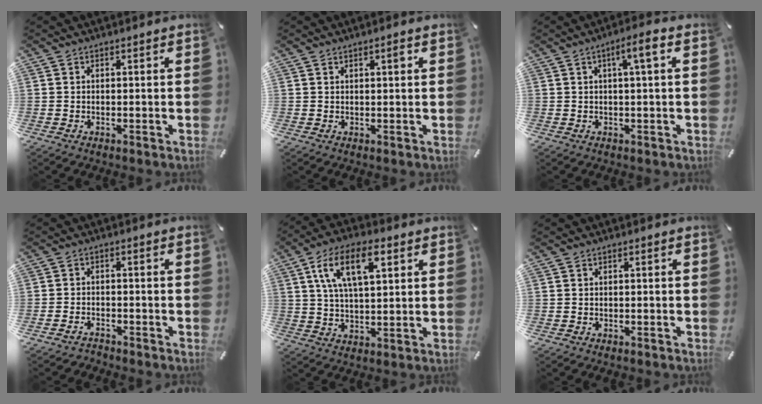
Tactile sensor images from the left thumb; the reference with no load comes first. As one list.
[{"total": 1.4, "force": [0.7, 0.2, 1.2], "torque": [-0.025, 0.001, 0.011]}, {"total": 5.1, "force": [1.3, 0.4, 4.9], "torque": [-0.081, -0.004, 0.015]}, {"total": 2.0, "force": [-1.9, 0.6, 0.2], "torque": [-0.008, 0.009, -0.040]}, {"total": 12.9, "force": [5.4, 6.2, 10.0], "torque": [-0.184, -0.002, 0.089]}, {"total": 0.0}]